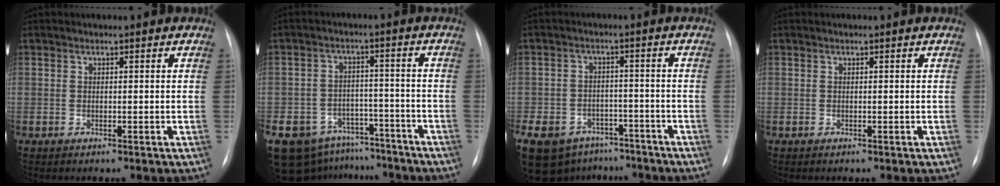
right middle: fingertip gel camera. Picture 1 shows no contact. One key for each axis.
{"total": 13.0, "fx": -10.3, "fy": 7.3, "fz": 2.7, "tx": -0.053, "ty": 0.026, "tz": -0.142}
{"total": 18.1, "fx": -11.8, "fy": 11.8, "fz": 6.9, "tx": -0.199, "ty": -0.007, "tz": -0.161}
{"total": 0.0}